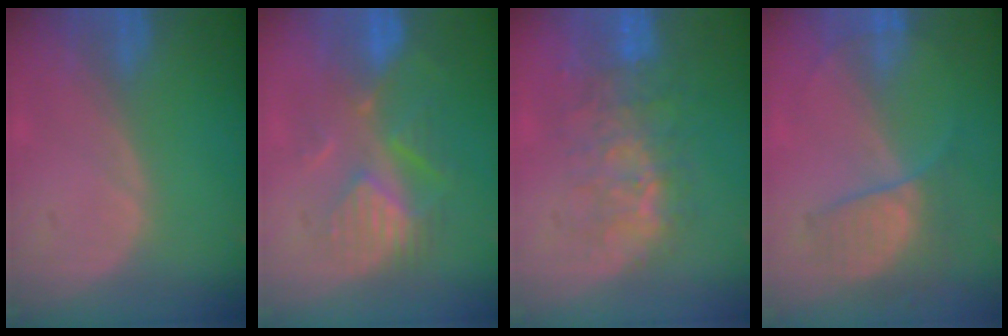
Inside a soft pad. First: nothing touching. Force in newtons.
{"total": 8.3, "press": 8.0, "slide": 2.3}
{"total": 9.7, "press": 8.4, "slide": 4.8}
{"total": 7.3, "press": 6.0, "slide": 4.0}